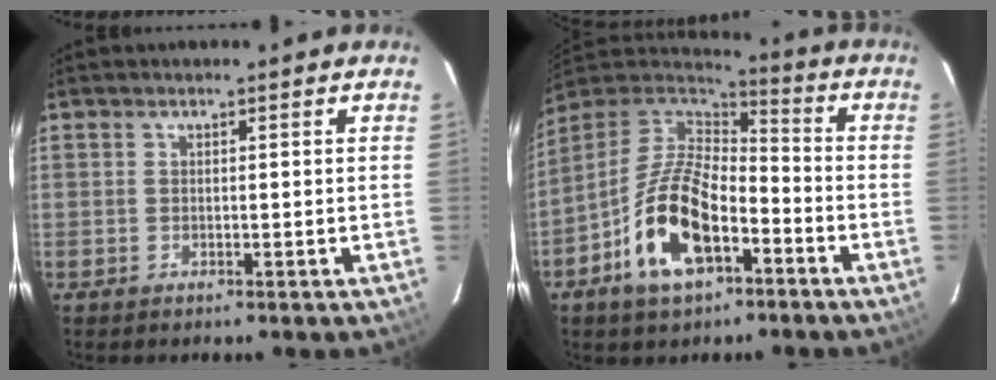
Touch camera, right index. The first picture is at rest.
{"total": 15.8, "force": [-6.9, 7.8, 11.9], "torque": [-0.239, 0.005, -0.124]}